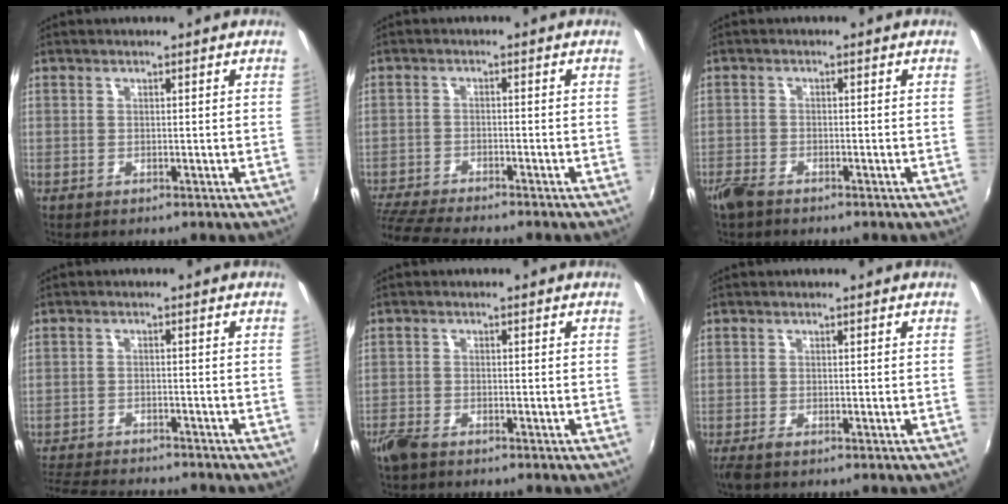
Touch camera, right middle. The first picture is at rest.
{"total": 9.5, "force": [-8.7, 0.4, 3.8], "torque": [-0.106, -0.026, -0.156]}
{"total": 3.4, "force": [-2.8, 1.2, 1.5], "torque": [-0.043, -0.008, -0.058]}
{"total": 10.8, "force": [-10.0, 1.7, 3.8], "torque": [-0.103, -0.014, -0.163]}
{"total": 3.7, "force": [-3.0, 1.4, 1.7], "torque": [-0.048, -0.009, -0.063]}
{"total": 1.9, "force": [-1.4, 0.2, 1.2], "torque": [-0.025, -0.009, -0.026]}